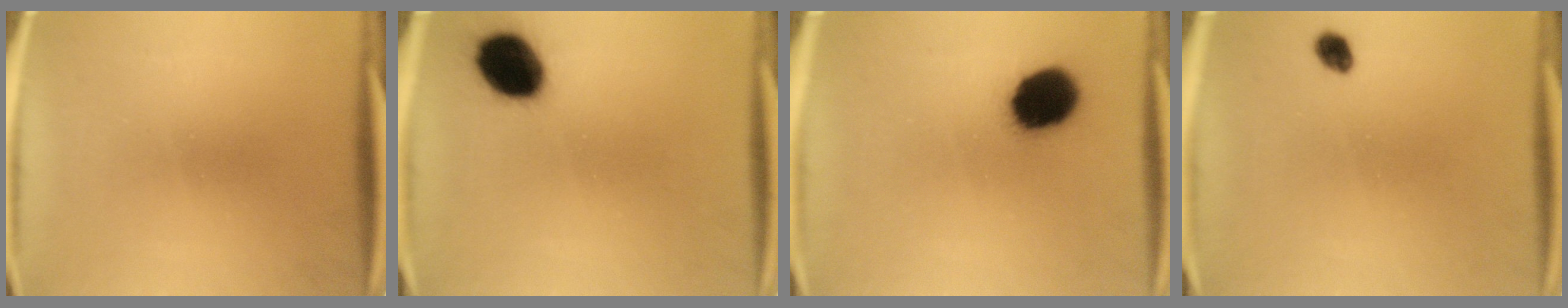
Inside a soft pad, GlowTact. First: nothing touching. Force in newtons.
{"total": 12.4}
{"total": 14.0}
{"total": 2.0}